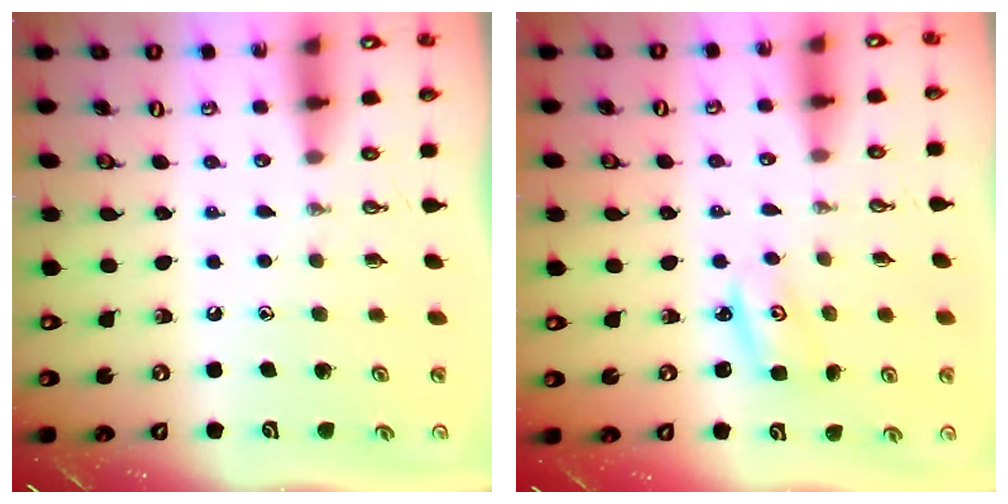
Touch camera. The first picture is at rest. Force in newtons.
{"total": 2.8, "press": 2.8, "slide": 0.2}